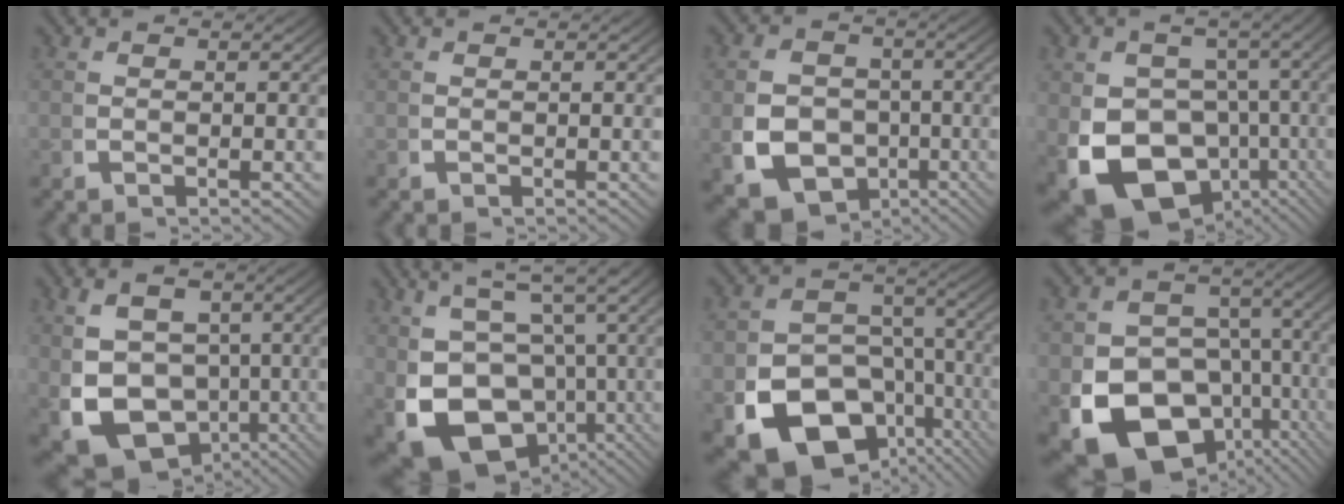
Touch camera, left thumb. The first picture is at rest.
{"total": 0.0}
{"total": 12.1, "force": [-4.3, 10.0, 5.2], "torque": [-0.126, -0.059, -0.057]}
{"total": 15.4, "force": [-5.5, 10.8, 9.5], "torque": [-0.195, -0.081, -0.052]}
{"total": 14.0, "force": [-3.9, 10.5, 8.4], "torque": [-0.196, -0.075, -0.034]}
{"total": 15.0, "force": [-2.5, 10.5, 10.5], "torque": [-0.208, -0.066, -0.005]}
{"total": 16.5, "force": [-6.4, 12.2, 9.2], "torque": [-0.177, -0.073, -0.085]}
{"total": 18.1, "force": [-6.1, 14.0, 9.8], "torque": [-0.204, -0.092, -0.074]}